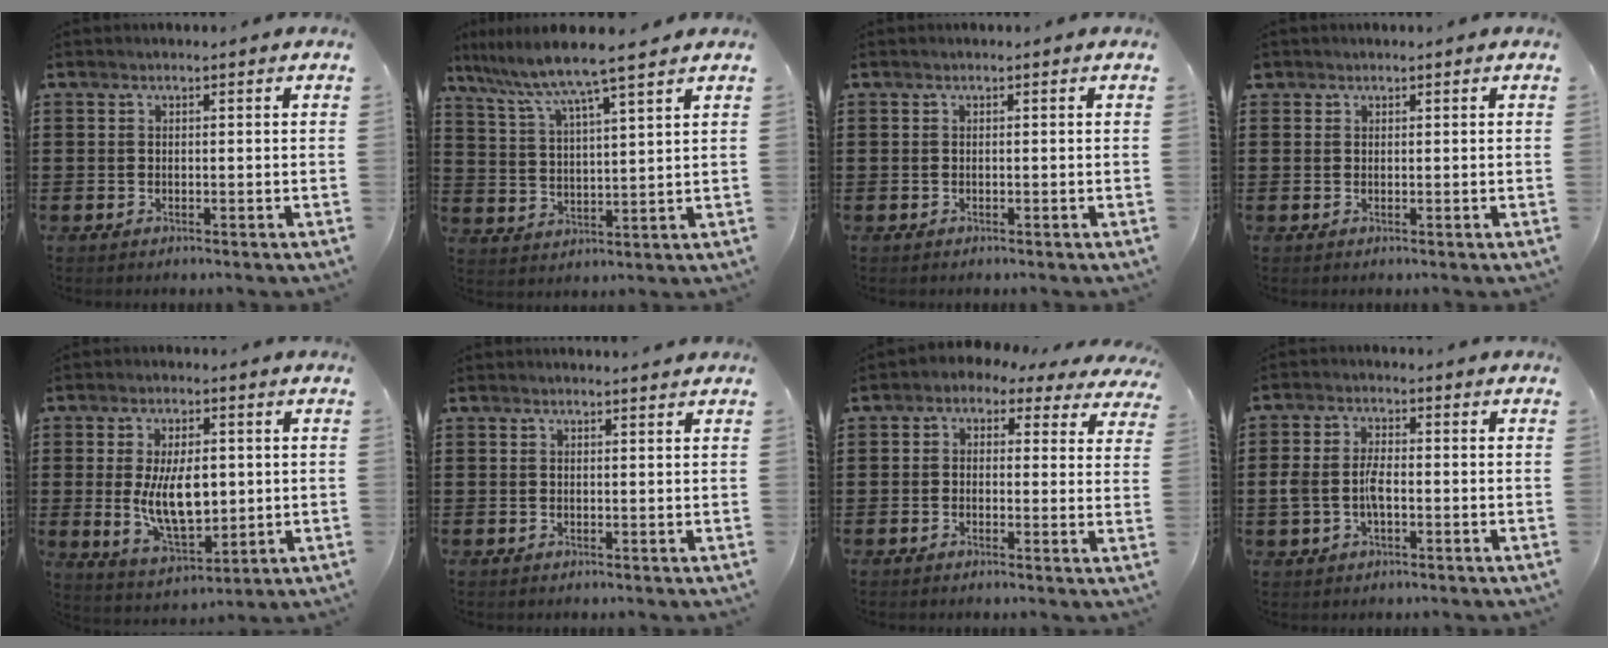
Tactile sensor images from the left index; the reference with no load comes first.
{"total": 6.8, "force": [5.9, -0.9, 3.4], "torque": [-0.089, -0.038, 0.096]}
{"total": 0.0}
{"total": 0.8, "force": [0.6, 0.5, 0.1], "torque": [-0.004, 0.004, 0.011]}
{"total": 9.7, "force": [0.7, 5.0, 8.3], "torque": [-0.155, -0.007, 0.005]}
{"total": 0.8, "force": [0.8, 0.0, 0.1], "torque": [-0.004, -0.002, 0.016]}
{"total": 1.8, "force": [0.2, 1.6, 0.9], "torque": [-0.027, -0.005, -0.006]}
{"total": 4.7, "force": [-0.9, 2.4, 3.9], "torque": [-0.099, -0.004, -0.023]}